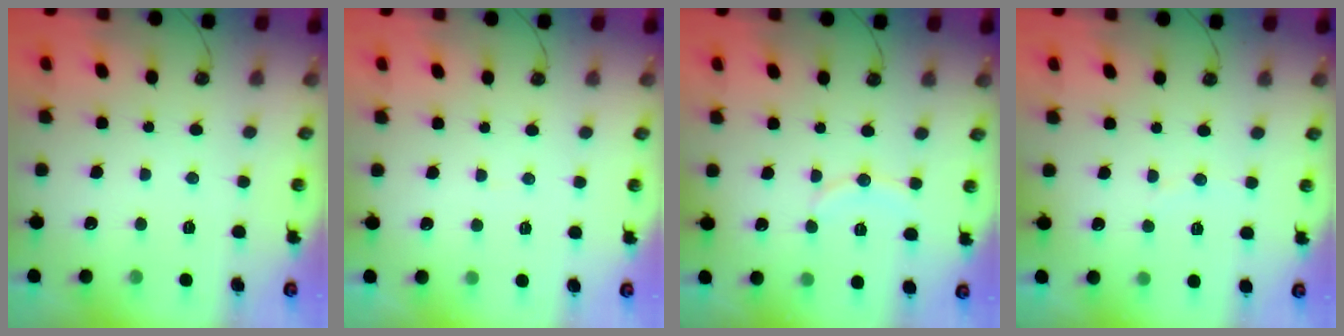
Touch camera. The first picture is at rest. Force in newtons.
{"total": 1.8, "press": 1.7, "slide": 0.1}
{"total": 7.1, "press": 7.1, "slide": 0.5}
{"total": 3.1, "press": 2.7, "slide": 1.5}